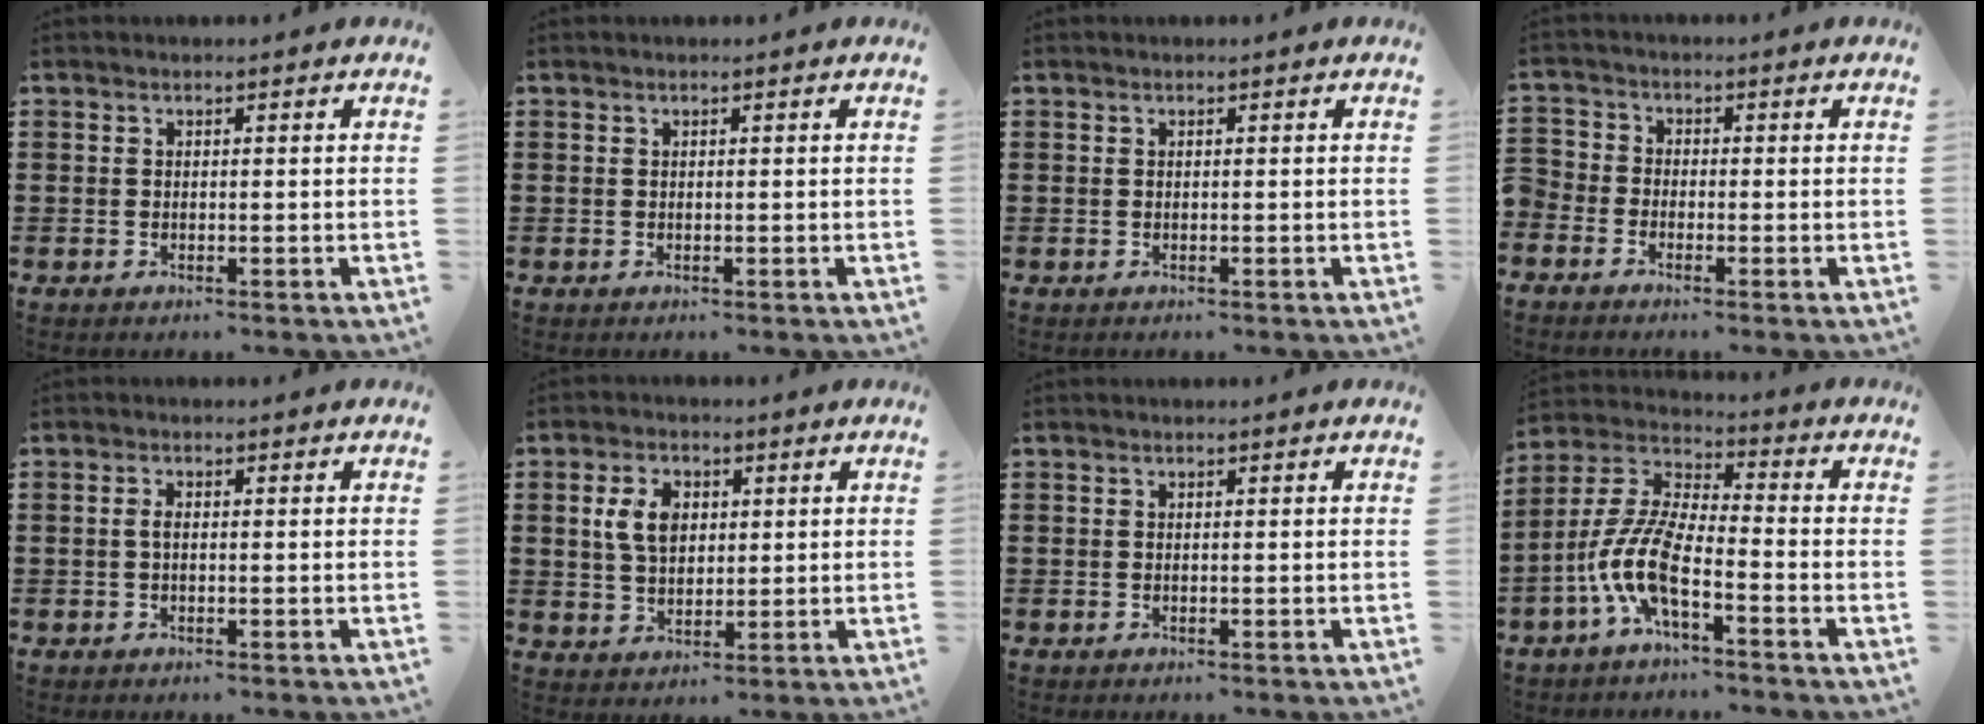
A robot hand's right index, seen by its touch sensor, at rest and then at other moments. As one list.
[{"total": 0.0}, {"total": 0.0}, {"total": 1.9, "force": [-1.7, 0.7, 0.1], "torque": [-0.010, 0.000, -0.037]}, {"total": 1.3, "force": [-0.2, 0.5, 1.2], "torque": [-0.031, -0.003, -0.006]}, {"total": 6.0, "force": [1.4, 4.0, 4.2], "torque": [-0.102, 0.012, 0.021]}, {"total": 0.0}, {"total": 9.7, "force": [-5.0, 2.3, 8.0], "torque": [-0.206, -0.022, -0.104]}]